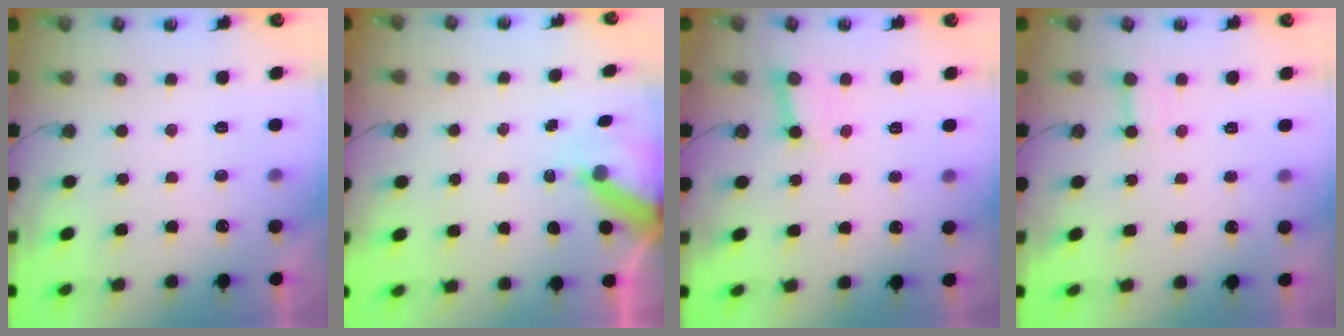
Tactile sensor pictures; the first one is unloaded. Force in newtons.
{"total": 6.6, "press": 6.6, "slide": 0.7}
{"total": 4.2, "press": 4.2, "slide": 0.5}
{"total": 2.5, "press": 2.5, "slide": 0.4}